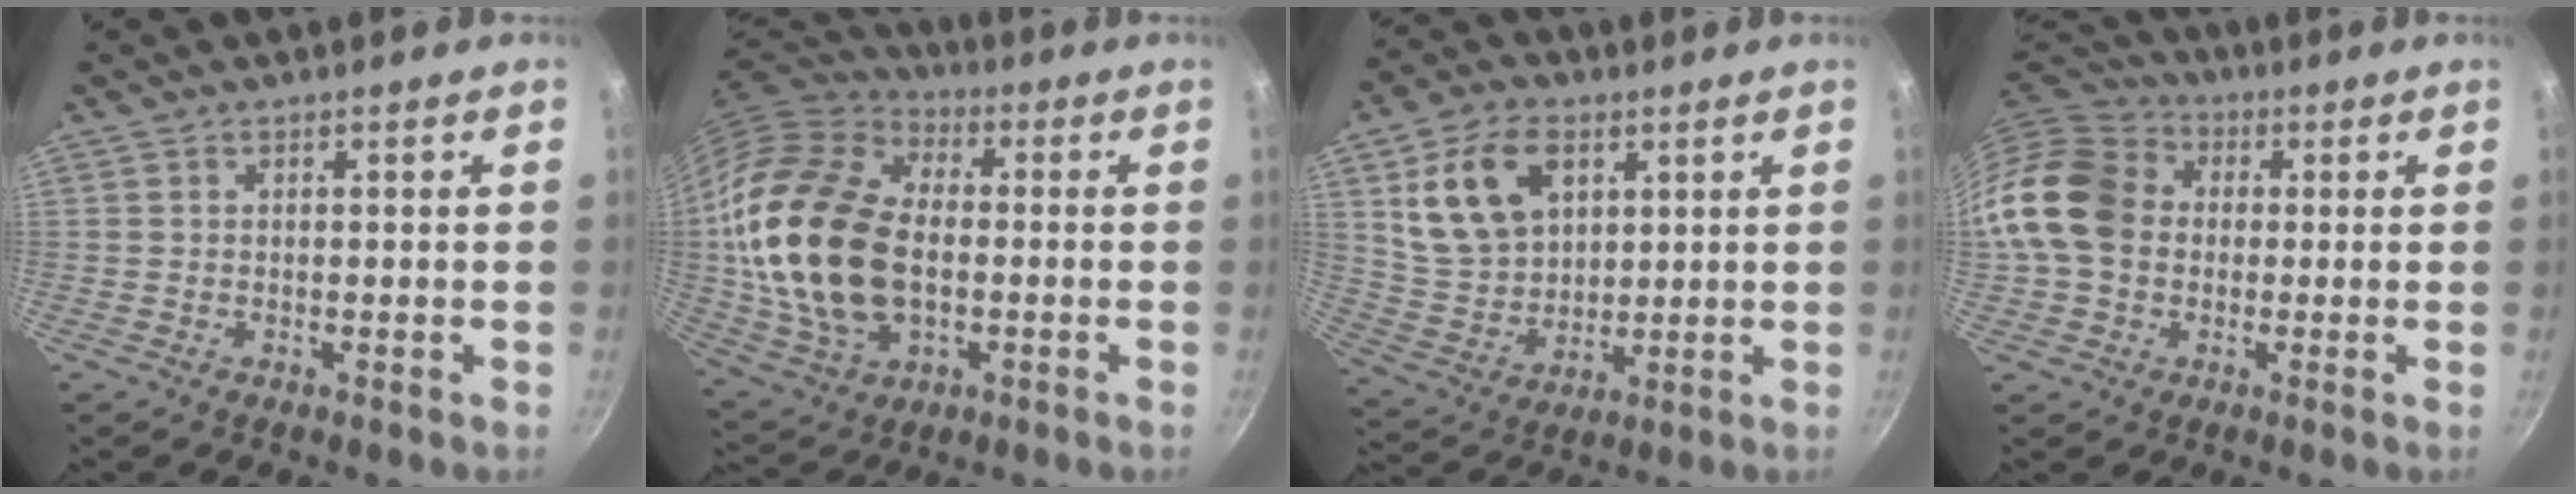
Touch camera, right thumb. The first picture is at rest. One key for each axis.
{"total": 23.8, "fx": -0.9, "fy": 15.6, "fz": 17.9, "tx": -0.337, "ty": 0.018, "tz": -0.011}
{"total": 15.0, "fx": 5.4, "fy": 10.1, "fz": 9.6, "tx": -0.153, "ty": -0.015, "tz": 0.110}
{"total": 15.1, "fx": 0.6, "fy": 12.2, "fz": 8.8, "tx": -0.150, "ty": 0.030, "tz": -0.003}